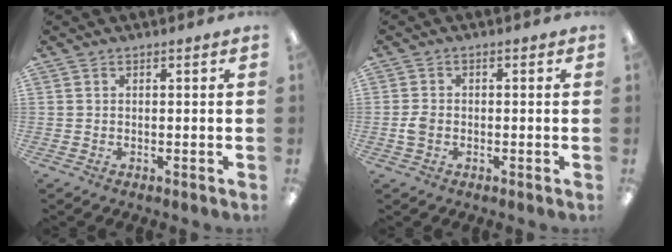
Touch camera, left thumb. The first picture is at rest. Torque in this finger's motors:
{"motor_torque": [-0.07, 0.08, -0.06, -0.11, 0.00]}